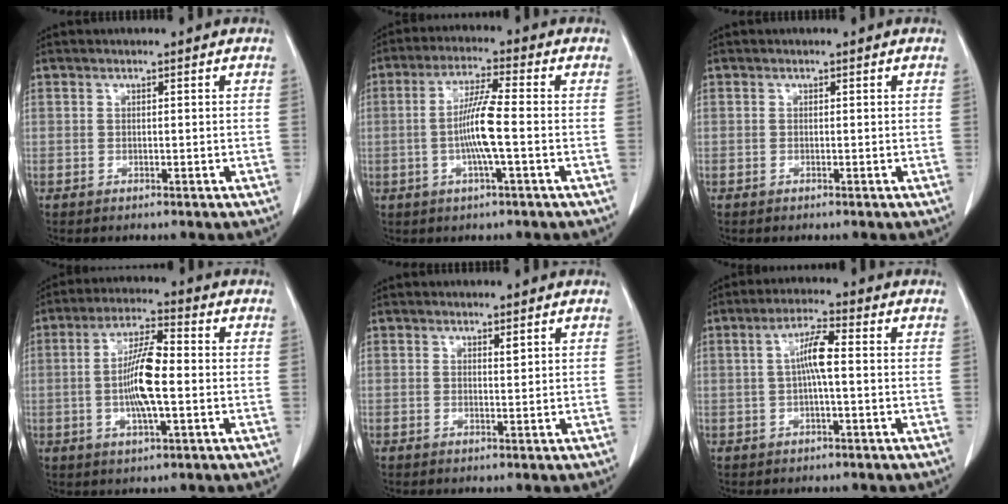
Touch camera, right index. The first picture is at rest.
{"total": 7.6, "force": [-1.1, 0.0, 7.5], "torque": [-0.146, 0.001, -0.022]}
{"total": 0.0}
{"total": 9.4, "force": [-0.7, 1.7, 9.2], "torque": [-0.174, 0.004, -0.016]}
{"total": 0.8, "force": [0.6, 0.1, 0.5], "torque": [-0.009, -0.003, 0.012]}
{"total": 5.0, "force": [0.2, 0.4, 5.0], "torque": [-0.096, 0.010, 0.002]}